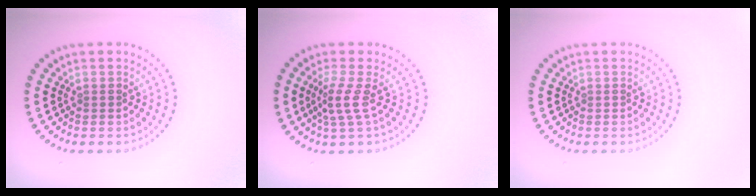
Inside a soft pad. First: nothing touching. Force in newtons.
{"total": 2.3, "press": 1.5, "slide": 1.7}
{"total": 0.0}